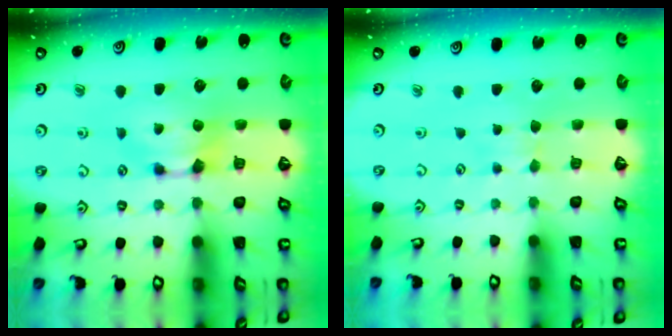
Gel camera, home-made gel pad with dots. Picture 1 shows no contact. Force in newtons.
{"total": 2.9, "press": 2.9, "slide": 0.4}